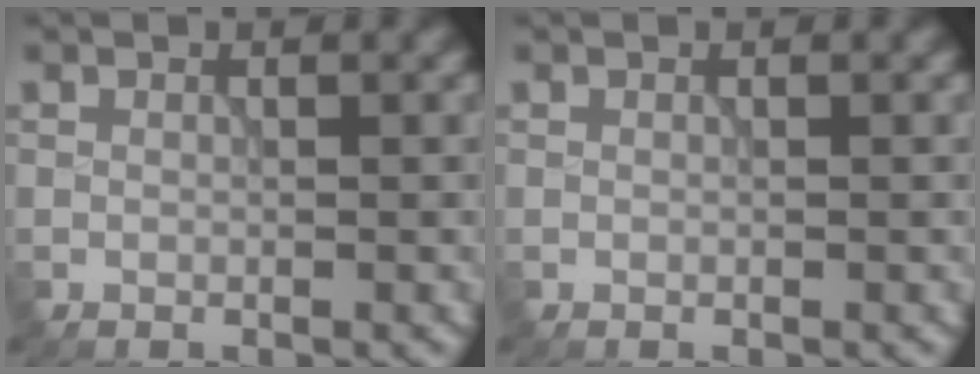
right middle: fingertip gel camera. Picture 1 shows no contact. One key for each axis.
{"total": 0.0}